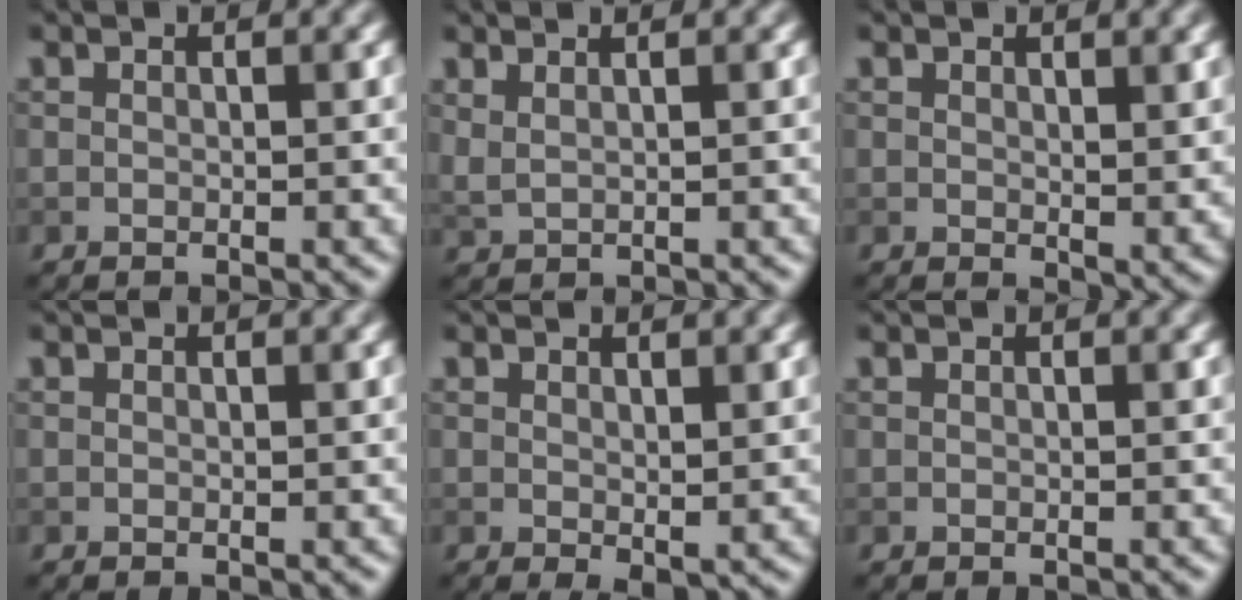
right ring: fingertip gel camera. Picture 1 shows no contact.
{"total": 1.7, "force": [1.2, 0.7, 1.0], "torque": [-0.016, -0.002, 0.020]}
{"total": 2.0, "force": [1.0, 1.0, 1.4], "torque": [-0.018, -0.009, 0.022]}
{"total": 0.0}
{"total": 1.4, "force": [0.4, 0.7, 1.2], "torque": [-0.017, -0.006, 0.013]}
{"total": 0.0}